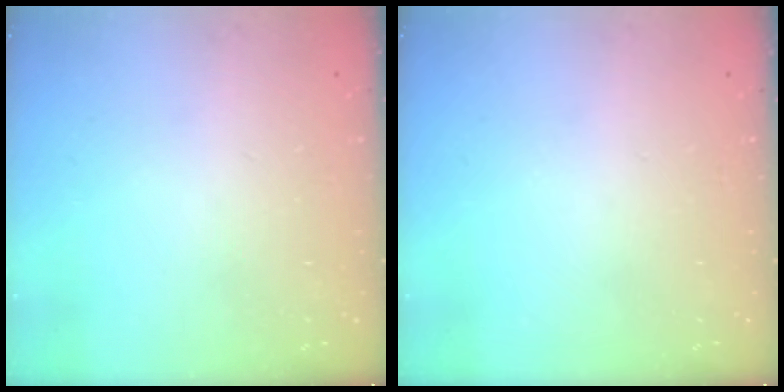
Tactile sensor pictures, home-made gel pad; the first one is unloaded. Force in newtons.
{"total": 0.0}